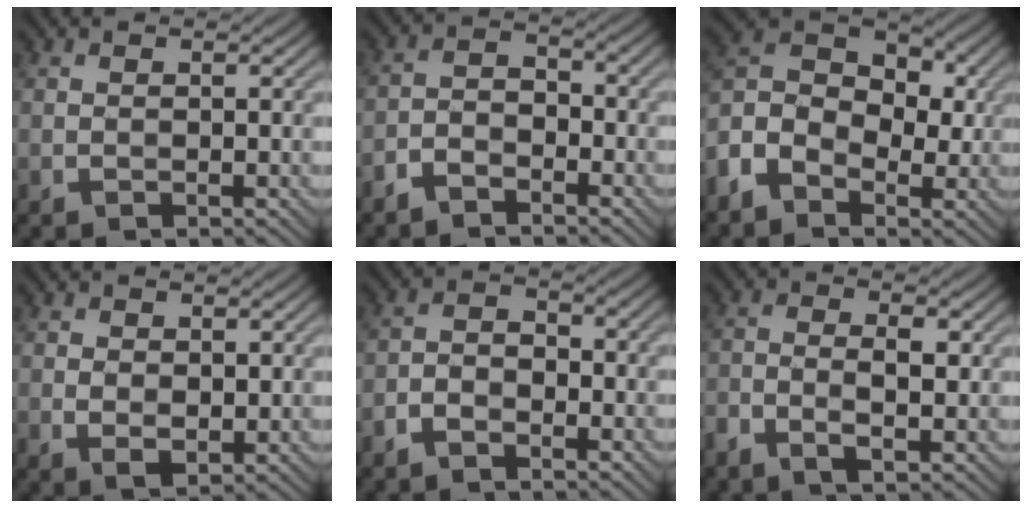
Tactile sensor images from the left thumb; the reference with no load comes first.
{"total": 3.8, "force": [-3.1, 1.5, 1.6], "torque": [-0.029, 0.003, -0.072]}
{"total": 8.9, "force": [-3.0, 6.2, 5.7], "torque": [-0.126, 0.005, -0.082]}
{"total": 2.5, "force": [0.1, 1.7, 1.9], "torque": [-0.038, -0.008, 0.009]}
{"total": 3.3, "force": [-2.4, 1.5, 1.7], "torque": [-0.031, 0.004, -0.057]}
{"total": 4.0, "force": [-1.6, 1.5, 3.3], "torque": [-0.069, -0.002, -0.031]}